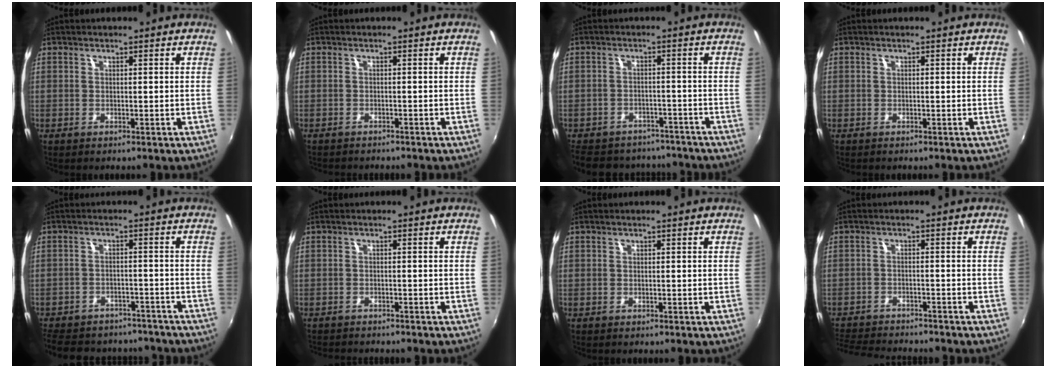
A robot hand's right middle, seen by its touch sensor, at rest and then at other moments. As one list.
[{"total": 2.8, "force": [-2.6, 0.7, 0.7], "torque": [-0.022, -0.012, -0.041]}, {"total": 16.3, "force": [-13.5, 7.4, 5.2], "torque": [-0.128, 0.020, -0.178]}, {"total": 0.0}, {"total": 19.1, "force": [-16.0, 8.0, 6.6], "torque": [-0.157, 0.015, -0.209]}, {"total": 3.7, "force": [-3.5, 0.7, 1.0], "torque": [-0.030, -0.014, -0.056]}, {"total": 0.0}, {"total": 10.8, "force": [-9.9, 2.3, 3.5], "torque": [-0.096, -0.012, -0.159]}]